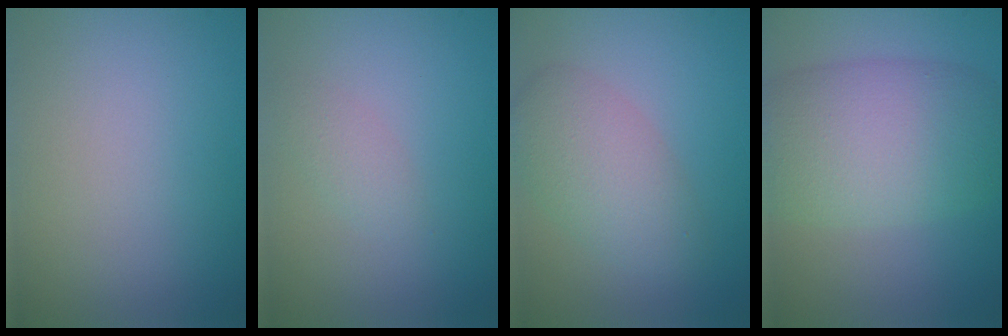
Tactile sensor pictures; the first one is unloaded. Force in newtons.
{"total": 1.2, "press": 1.2, "slide": 0.1}
{"total": 4.2, "press": 4.2, "slide": 0.2}
{"total": 8.4, "press": 8.4, "slide": 0.4}